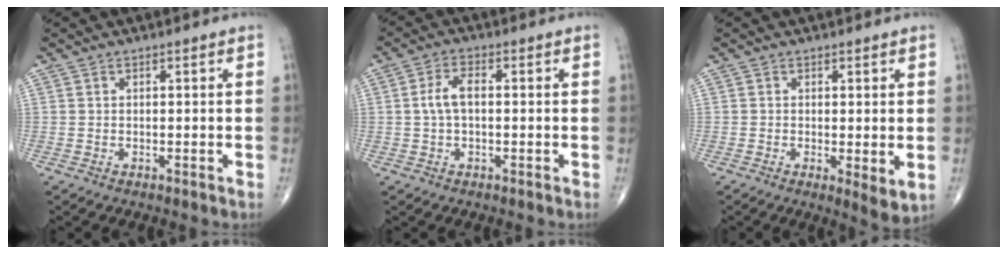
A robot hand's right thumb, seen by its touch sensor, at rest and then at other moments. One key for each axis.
{"total": 4.3, "fx": 0.1, "fy": 2.2, "fz": 3.7, "tx": -0.082, "ty": 0.014, "tz": -0.001}
{"total": 4.1, "fx": -0.3, "fy": 1.2, "fz": 4.0, "tx": -0.063, "ty": -0.016, "tz": -0.006}